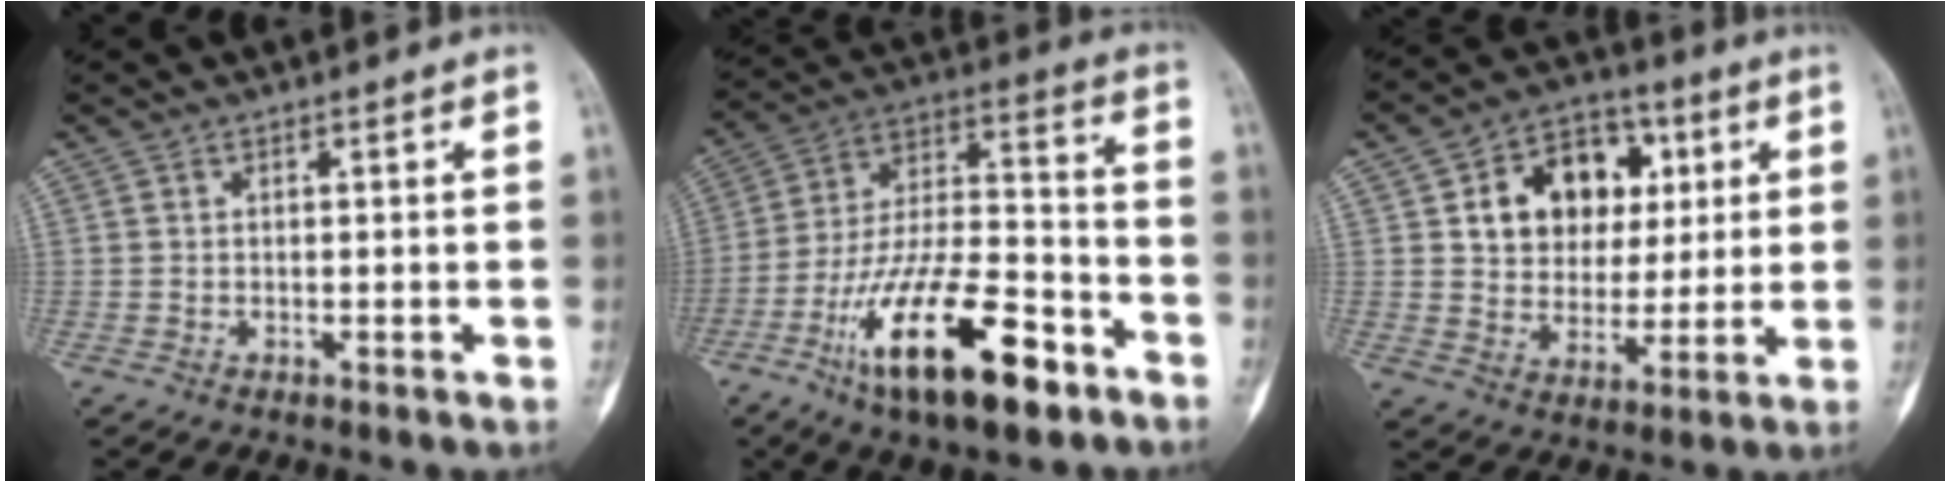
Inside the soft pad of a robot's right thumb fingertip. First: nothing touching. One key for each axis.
{"total": 22.0, "fx": -11.4, "fy": 8.0, "fz": 16.9, "tx": -0.311, "ty": 0.063, "tz": -0.196}
{"total": 15.1, "fx": 4.4, "fy": 11.5, "fz": 8.7, "tx": -0.086, "ty": 0.001, "tz": 0.073}